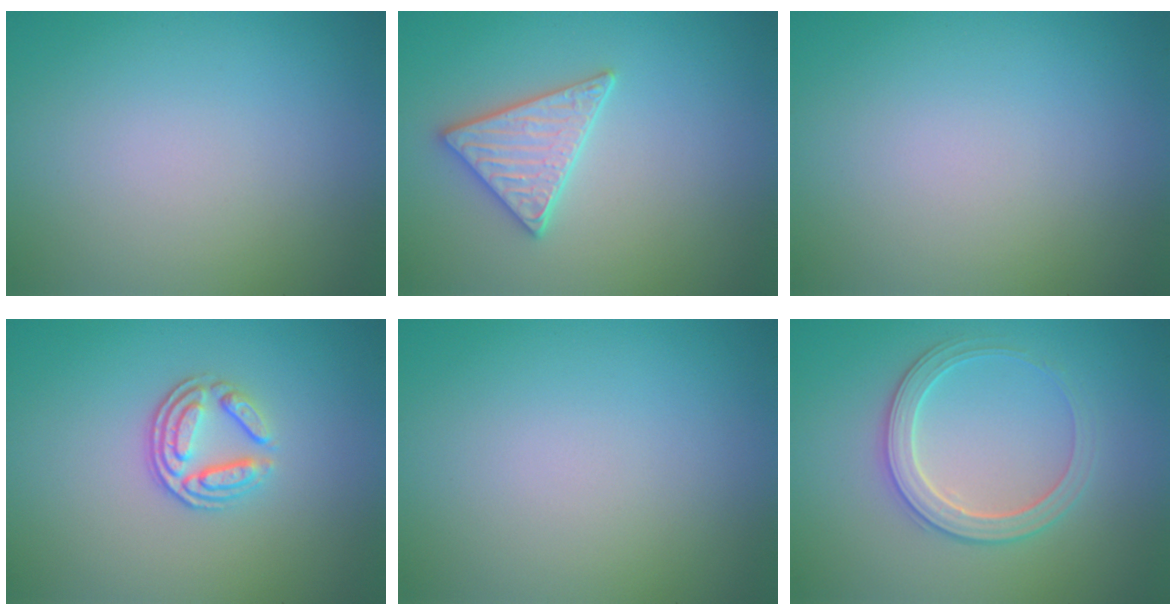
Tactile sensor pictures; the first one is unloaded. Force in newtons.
{"total": 3.0, "press": 2.9, "slide": 0.7}
{"total": 0.0}
{"total": 3.4, "press": 2.6, "slide": 2.3}
{"total": 0.0}
{"total": 2.8, "press": 2.8, "slide": 0.3}